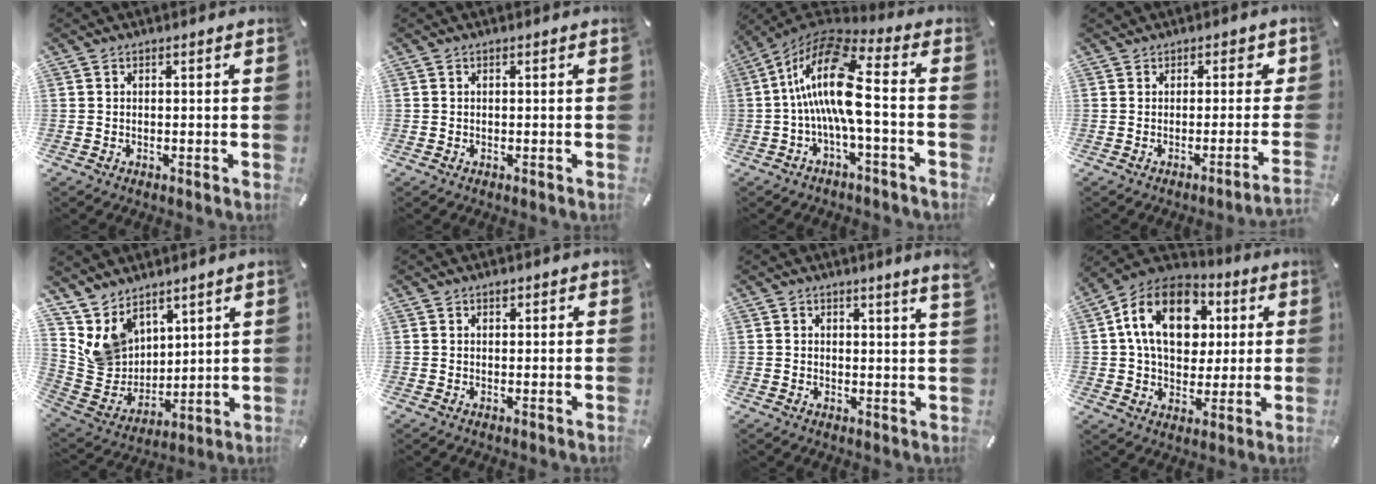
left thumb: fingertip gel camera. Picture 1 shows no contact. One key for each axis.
{"total": 0.0}
{"total": 16.7, "fx": -0.6, "fy": 5.2, "fz": 15.8, "tx": -0.327, "ty": -0.006, "tz": -0.014}
{"total": 2.7, "fx": 0.1, "fy": 0.3, "fz": 2.7, "tx": -0.035, "ty": -0.018, "tz": -0.002}
{"total": 8.7, "fx": 5.9, "fy": 6.2, "fz": 1.3, "tx": -0.063, "ty": -0.053, "tz": 0.125}
{"total": 1.0, "fx": 0.6, "fy": 0.7, "fz": 0.4, "tx": -0.008, "ty": 0.002, "tz": 0.011}
{"total": 2.5, "fx": 1.8, "fy": -0.2, "fz": 1.6, "tx": -0.027, "ty": -0.009, "tz": 0.031}
{"total": 17.8, "fx": 4.9, "fy": 13.0, "fz": 11.2, "tx": -0.204, "ty": 0.000, "tz": 0.087}